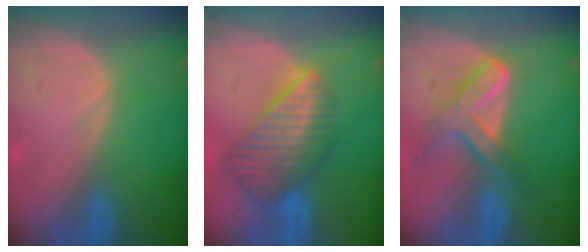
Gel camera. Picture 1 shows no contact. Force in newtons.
{"total": 8.6, "press": 7.6, "slide": 4.0}
{"total": 7.2, "press": 6.1, "slide": 3.8}